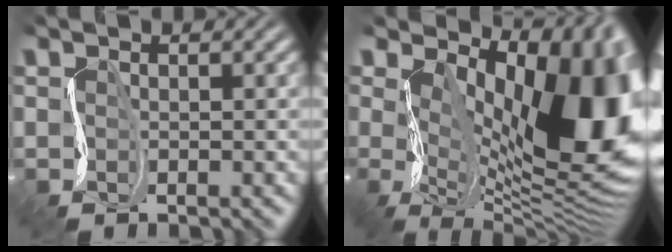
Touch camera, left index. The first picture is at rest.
{"total": 12.9, "force": [1.5, 6.4, 11.1], "torque": [-0.130, -0.022, 0.020]}